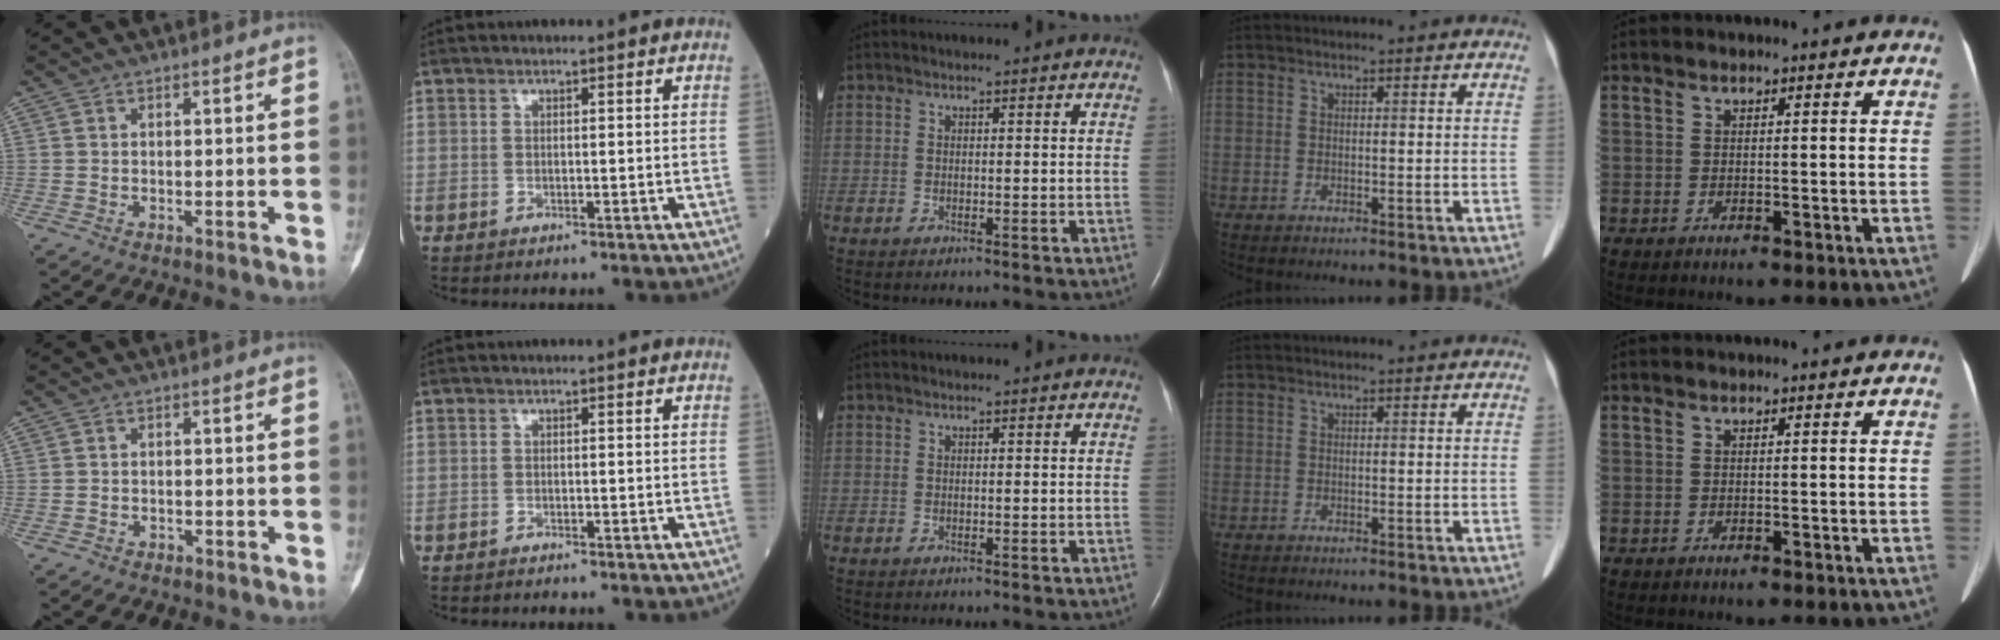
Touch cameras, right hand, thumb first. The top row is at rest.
{"thumb": {"total": 0.8, "force": [-0.6, 0.5, 0.0], "torque": [-0.002, 0.005, -0.012]}, "index": {"total": 2.5, "force": [-2.3, 0.3, 1.0], "torque": [-0.020, -0.002, -0.023]}}